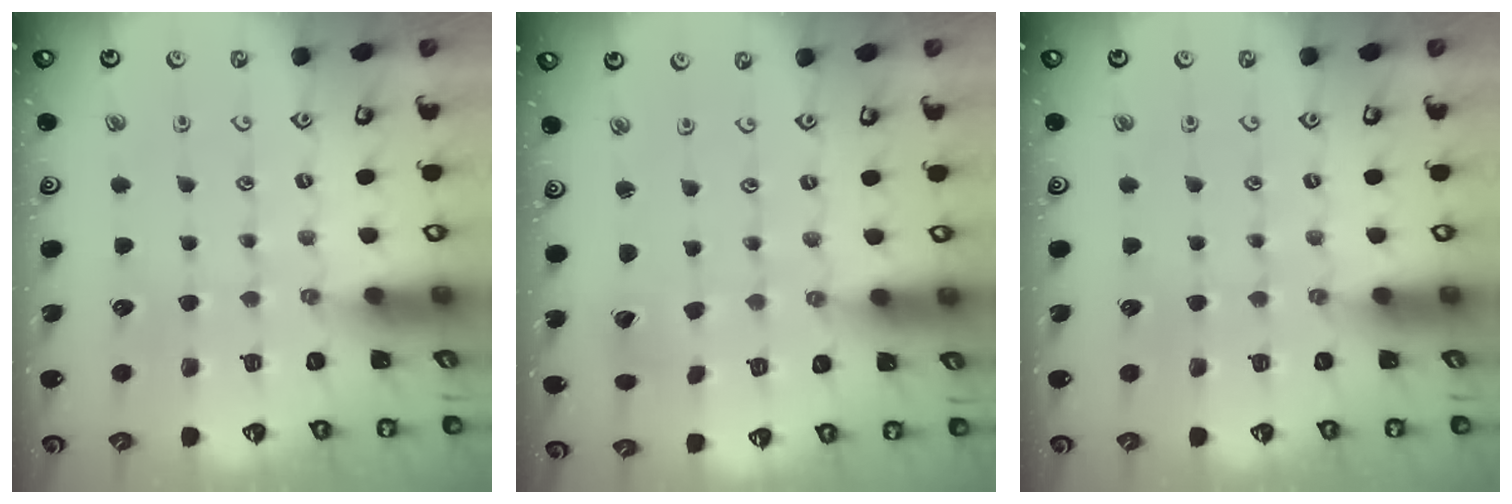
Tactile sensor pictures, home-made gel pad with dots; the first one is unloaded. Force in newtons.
{"total": 0.8, "press": 0.8, "slide": 0.0}
{"total": 0.0}